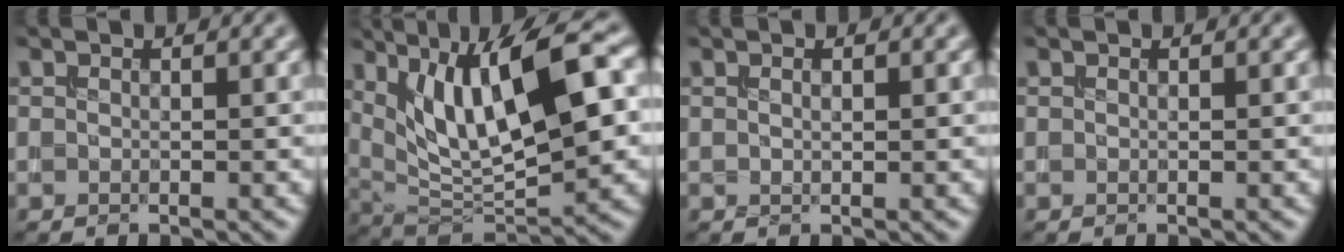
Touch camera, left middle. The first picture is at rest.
{"total": 11.9, "force": [3.3, 3.8, 10.7], "torque": [-0.175, 0.006, 0.060]}
{"total": 0.8, "force": [0.3, 0.1, 0.7], "torque": [-0.012, 0.000, 0.006]}
{"total": 0.0}